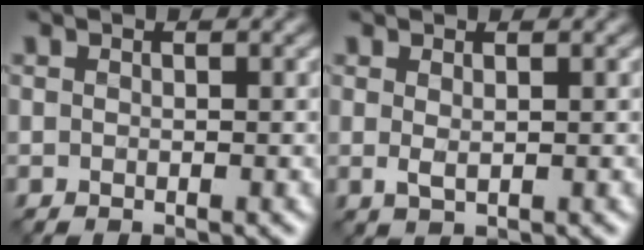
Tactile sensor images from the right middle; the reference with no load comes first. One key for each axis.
{"total": 1.0, "fx": 0.3, "fy": 0.4, "fz": 0.9, "tx": -0.019, "ty": 0.003, "tz": 0.006}